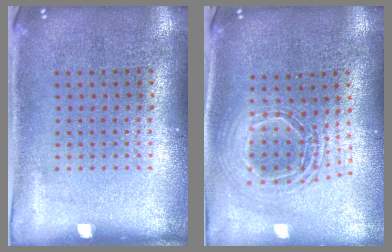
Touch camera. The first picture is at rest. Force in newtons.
{"total": 2.0, "press": 1.6, "slide": 1.2}